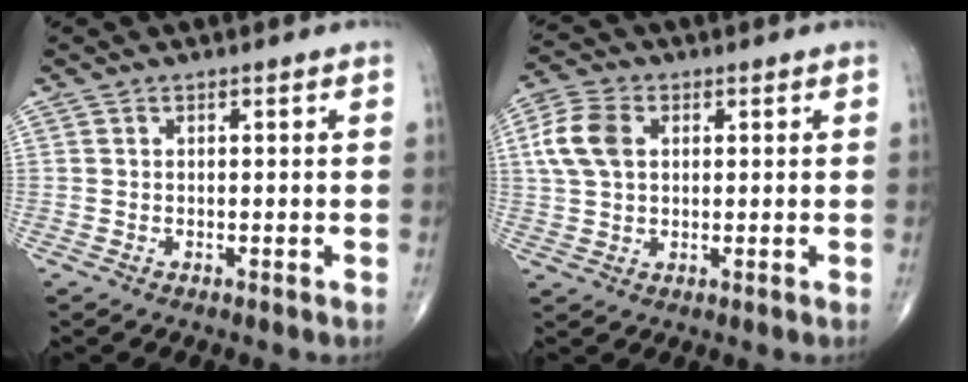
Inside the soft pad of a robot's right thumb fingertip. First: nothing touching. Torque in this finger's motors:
{"motor_torque": [-0.09, 0.08, 0.44, 0.09, 0.12]}